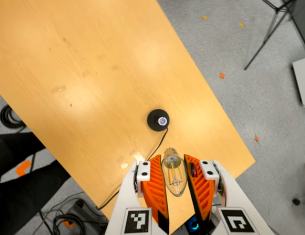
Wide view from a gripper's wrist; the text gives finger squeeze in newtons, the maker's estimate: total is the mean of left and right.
{"total": 14.5, "left": 16.1, "right": 12.9}